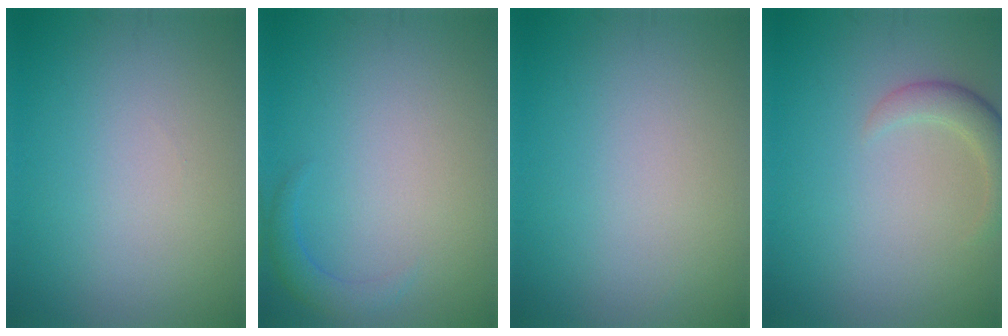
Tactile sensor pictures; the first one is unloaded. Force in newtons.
{"total": 1.6, "press": 1.6, "slide": 0.2}
{"total": 0.0}
{"total": 2.5, "press": 2.5, "slide": 0.2}